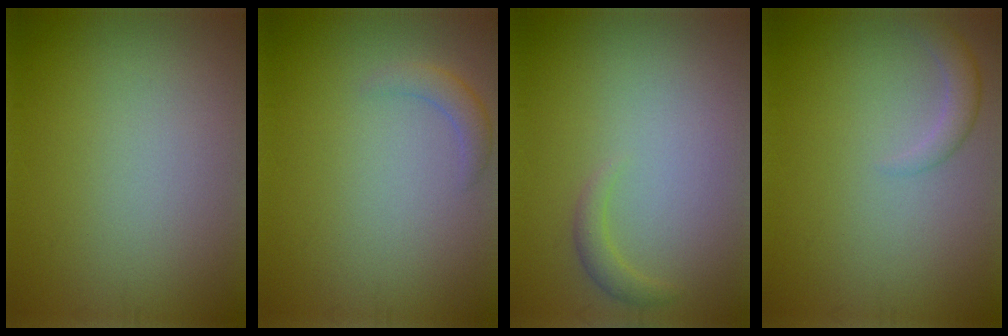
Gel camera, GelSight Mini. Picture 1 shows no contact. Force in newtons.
{"total": 1.5, "press": 1.5, "slide": 0.1}
{"total": 1.2, "press": 1.2, "slide": 0.2}
{"total": 1.7, "press": 1.7, "slide": 0.1}